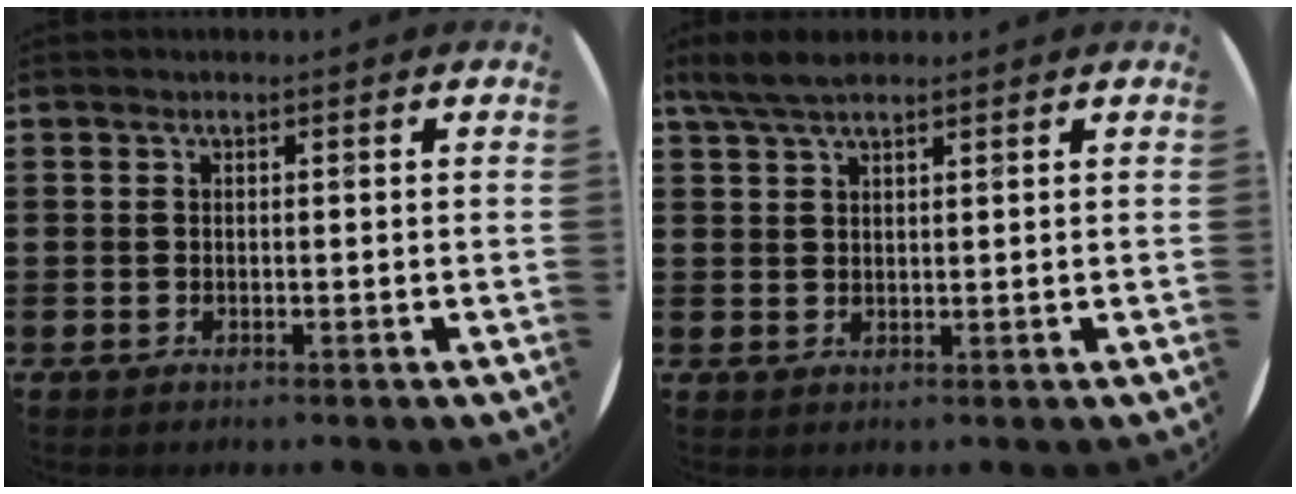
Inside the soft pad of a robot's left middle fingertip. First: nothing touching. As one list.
[{"total": 3.9, "force": [3.0, 1.0, 2.2], "torque": [-0.048, 0.003, 0.056]}]